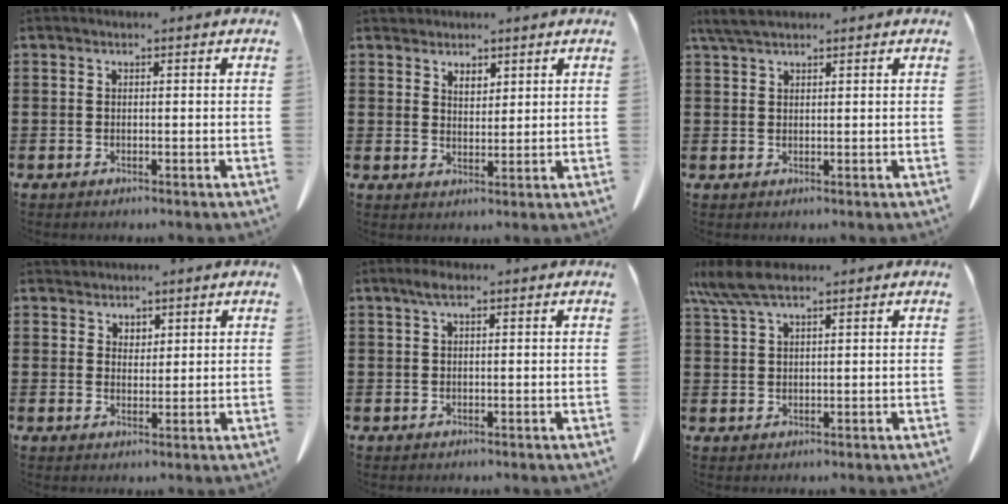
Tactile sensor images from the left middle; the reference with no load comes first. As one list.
[{"total": 2.6, "force": [2.2, 1.3, 0.5], "torque": [-0.007, -0.001, 0.040]}, {"total": 3.0, "force": [2.3, 0.6, 1.8], "torque": [-0.041, 0.003, 0.043]}, {"total": 2.4, "force": [2.0, 1.4, 0.1], "torque": [0.001, 0.002, 0.039]}, {"total": 1.8, "force": [0.7, 0.4, 1.6], "torque": [-0.034, 0.004, 0.012]}, {"total": 5.7, "force": [3.9, 1.3, 3.9], "torque": [-0.100, -0.006, 0.067]}]